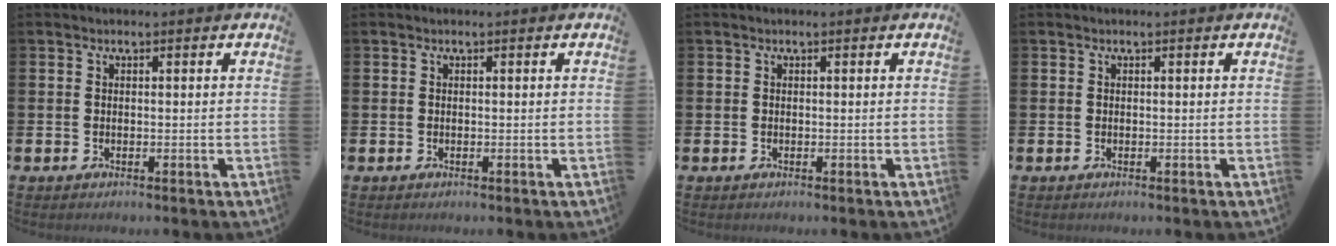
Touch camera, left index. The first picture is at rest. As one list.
[{"total": 0.0}, {"total": 0.0}, {"total": 0.0}]